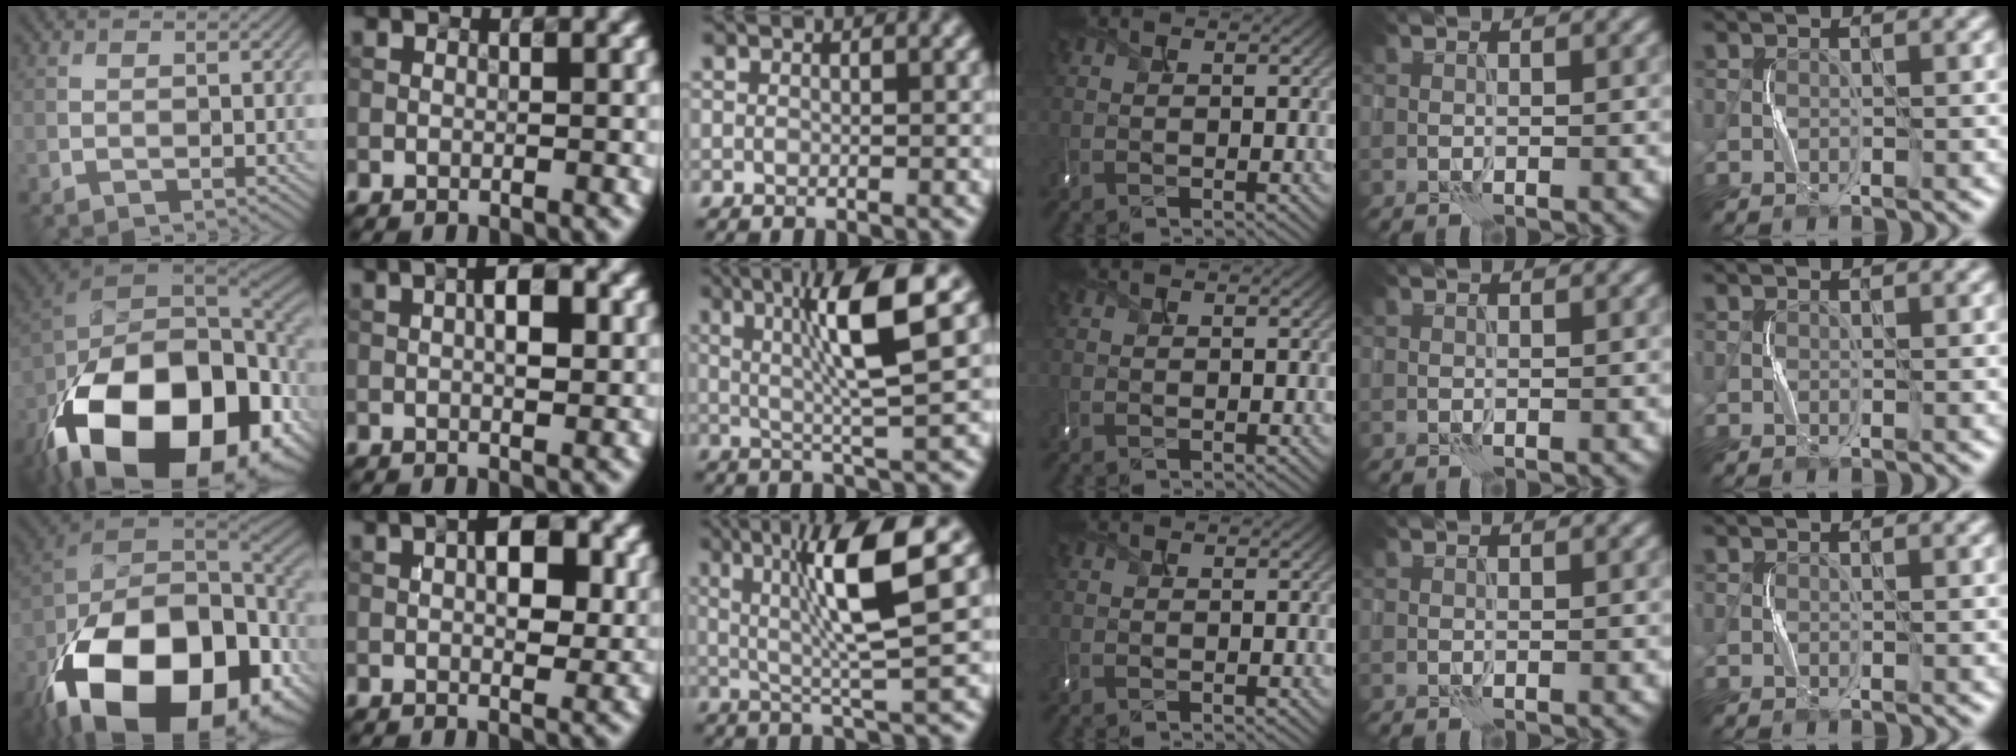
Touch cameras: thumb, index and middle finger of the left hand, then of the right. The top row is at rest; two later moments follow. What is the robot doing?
{"motion": "shake", "object": "tambourine"}